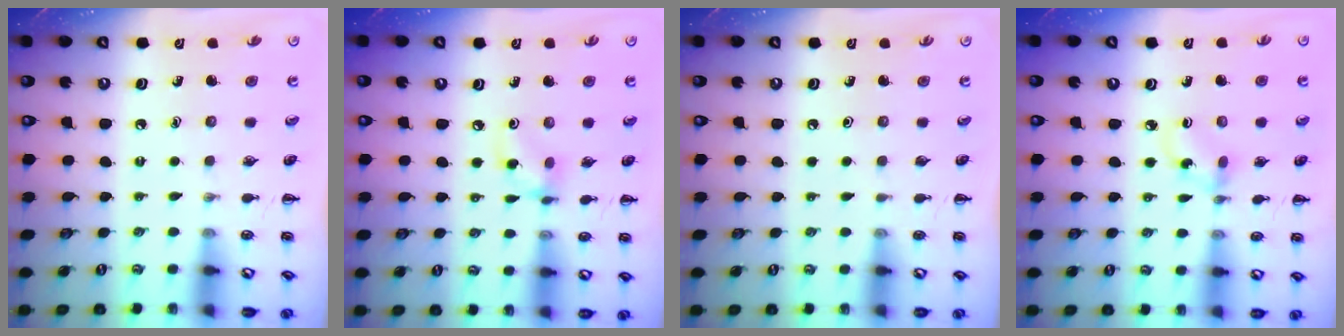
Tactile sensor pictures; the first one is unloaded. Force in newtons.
{"total": 6.6, "press": 6.6, "slide": 0.3}
{"total": 0.0}
{"total": 3.3, "press": 3.2, "slide": 0.7}